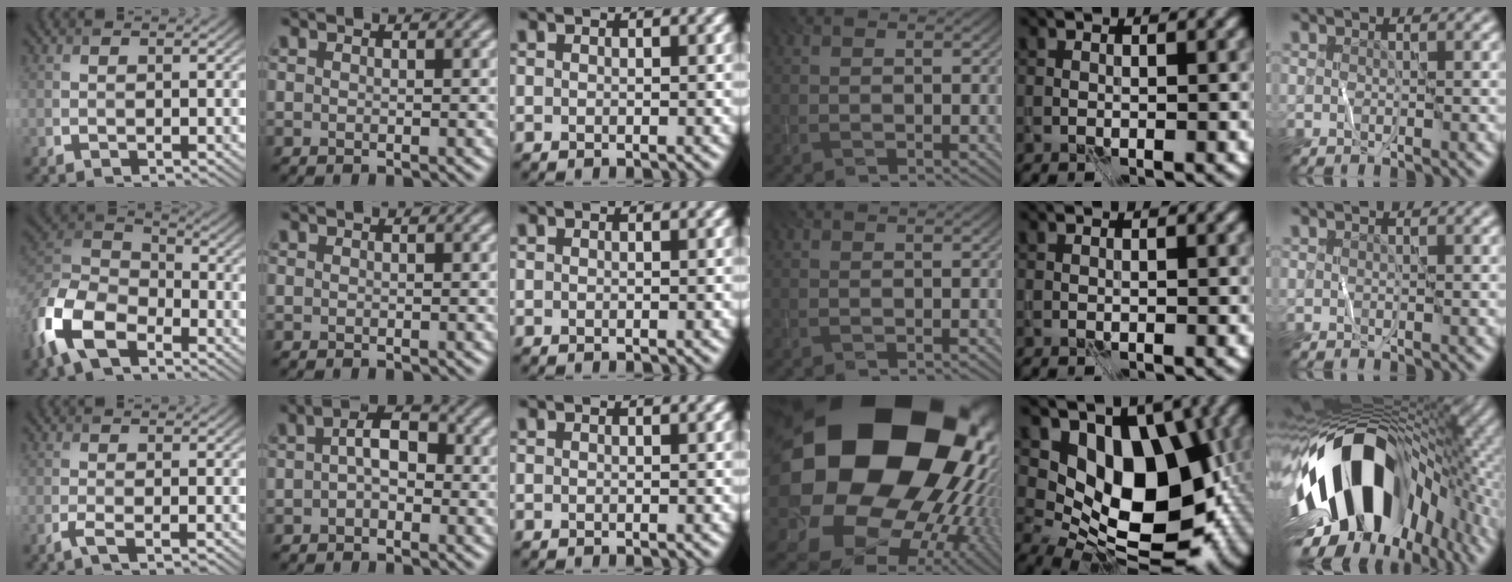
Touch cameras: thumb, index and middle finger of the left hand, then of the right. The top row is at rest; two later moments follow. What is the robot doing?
{"motion": "wipe", "object": "whiteboard"}